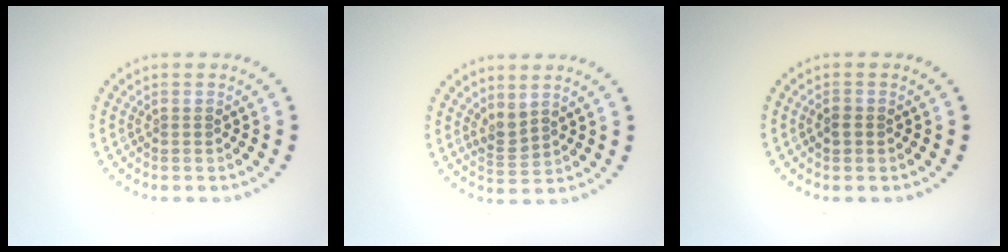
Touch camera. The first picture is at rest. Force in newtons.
{"total": 1.6, "press": 1.3, "slide": 1.0}
{"total": 1.1, "press": 1.1, "slide": 0.1}